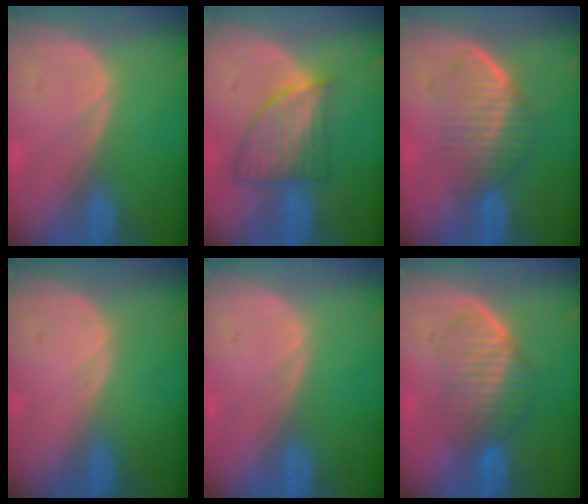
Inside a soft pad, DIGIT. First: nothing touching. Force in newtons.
{"total": 7.2, "press": 6.5, "slide": 3.2}
{"total": 7.0, "press": 6.1, "slide": 3.4}
{"total": 0.0}
{"total": 0.0}
{"total": 6.1, "press": 6.1, "slide": 1.1}